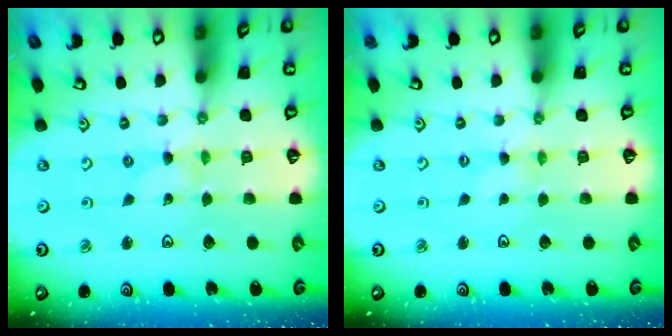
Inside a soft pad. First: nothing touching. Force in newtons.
{"total": 0.0}